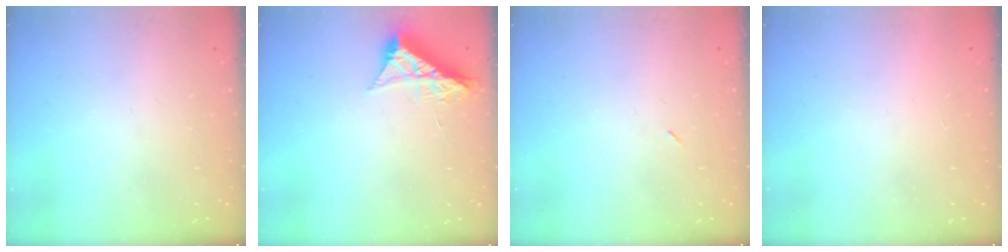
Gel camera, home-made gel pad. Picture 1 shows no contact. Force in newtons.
{"total": 8.6, "press": 8.6, "slide": 0.4}
{"total": 2.2, "press": 1.8, "slide": 1.2}
{"total": 1.7, "press": 1.7, "slide": 0.1}